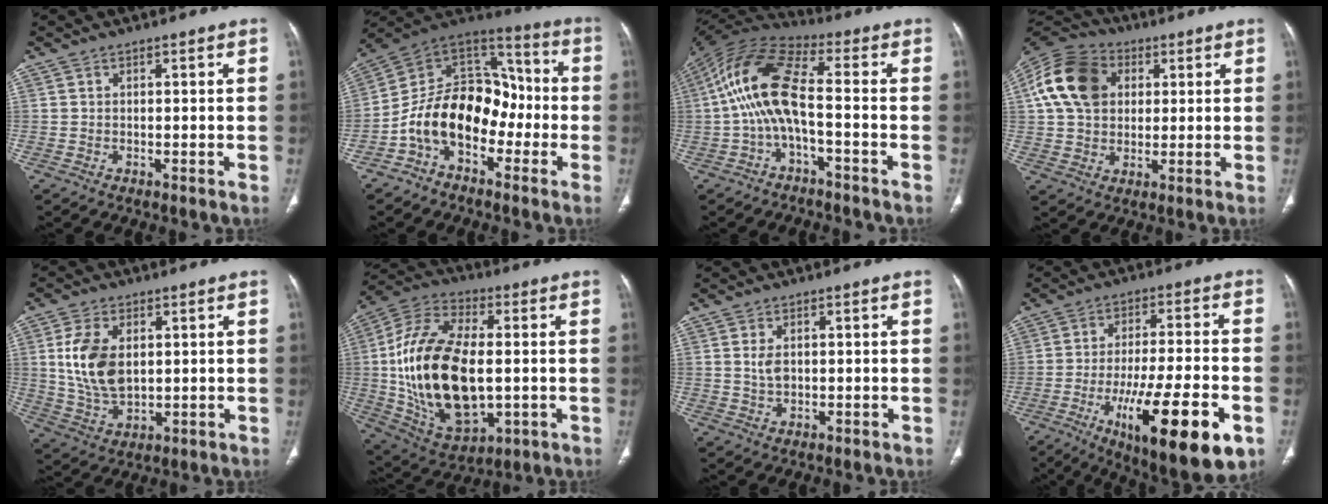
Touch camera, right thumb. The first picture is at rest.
{"total": 16.7, "force": [-5.3, 11.3, 11.1], "torque": [-0.160, 0.082, -0.105]}
{"total": 13.2, "force": [-2.1, 4.7, 12.2], "torque": [-0.253, 0.054, -0.050]}
{"total": 15.6, "force": [3.5, 11.9, 9.5], "torque": [-0.168, 0.010, 0.055]}
{"total": 11.4, "force": [2.1, 6.9, 8.9], "torque": [-0.171, -0.011, 0.050]}
{"total": 25.1, "force": [-0.5, 13.4, 21.2], "torque": [-0.406, 0.001, 0.006]}
{"total": 2.8, "force": [0.5, 1.7, 2.1], "torque": [-0.041, -0.003, 0.013]}
{"total": 20.9, "force": [-8.4, 5.5, 18.4], "torque": [-0.264, 0.010, -0.119]}